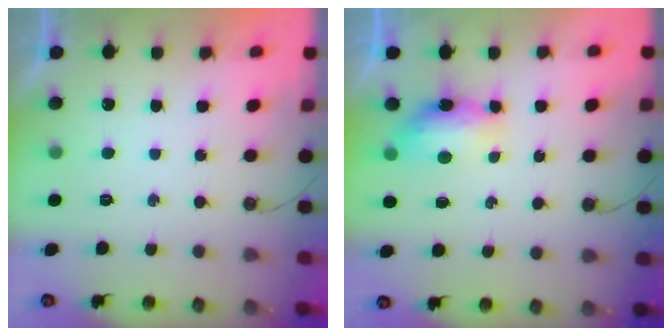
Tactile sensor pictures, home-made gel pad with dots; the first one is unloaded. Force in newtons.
{"total": 7.6, "press": 7.5, "slide": 1.0}